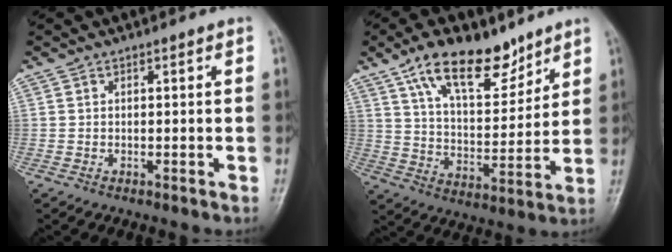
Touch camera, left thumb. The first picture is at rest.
{"total": 15.7, "force": [10.3, 7.2, 9.4], "torque": [-0.119, -0.054, 0.182]}